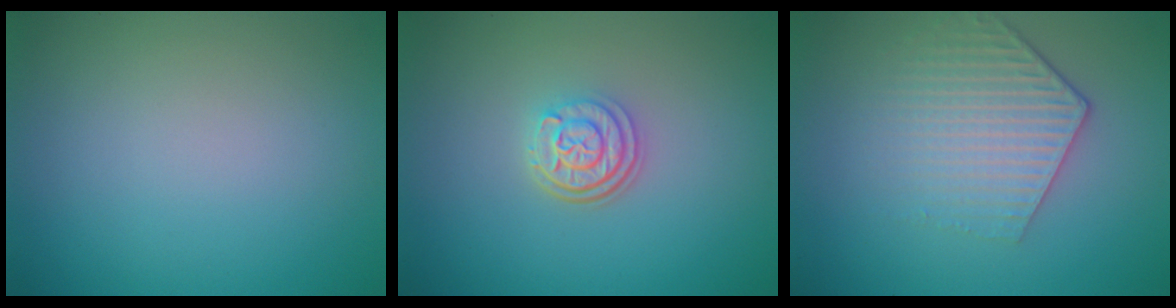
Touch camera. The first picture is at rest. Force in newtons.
{"total": 3.0, "press": 2.4, "slide": 1.8}
{"total": 3.9, "press": 3.1, "slide": 2.4}